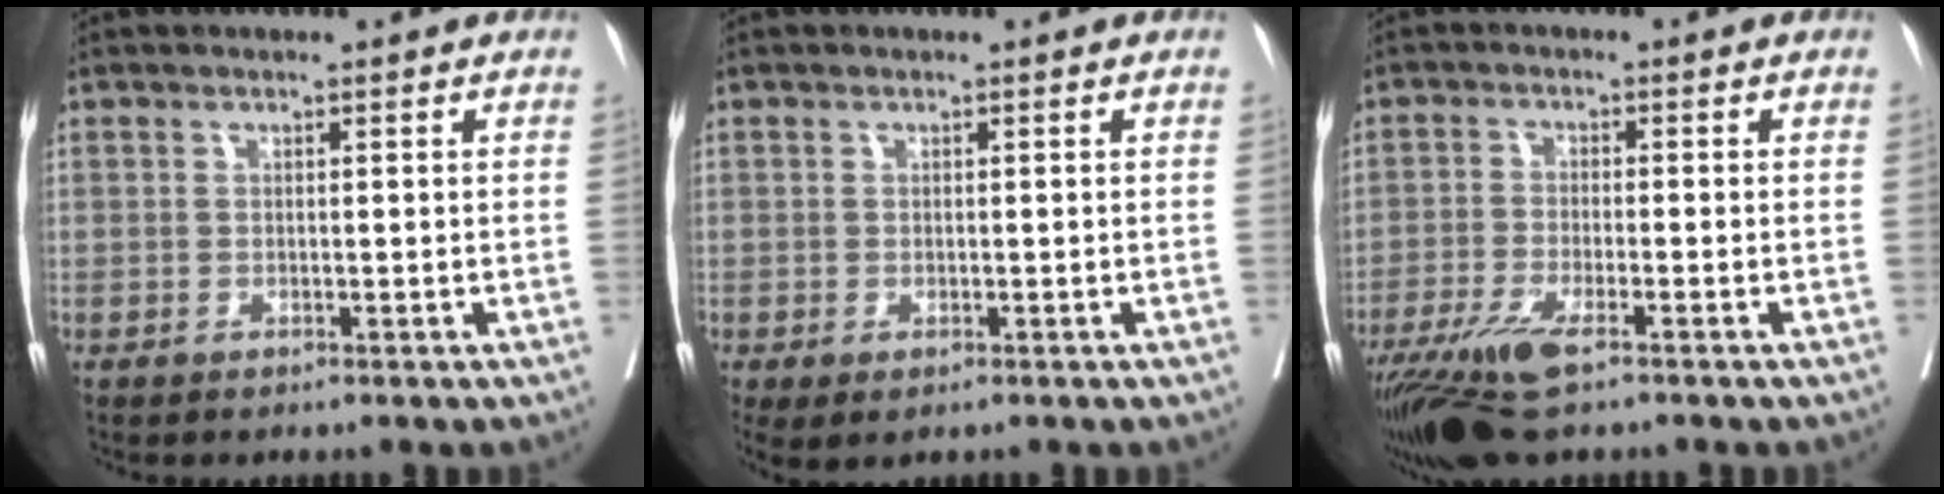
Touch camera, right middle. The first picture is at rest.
{"total": 3.1, "force": [-1.7, 1.4, 2.2], "torque": [-0.034, -0.011, -0.024]}
{"total": 8.5, "force": [-5.5, 1.4, 6.3], "torque": [-0.117, -0.021, -0.098]}